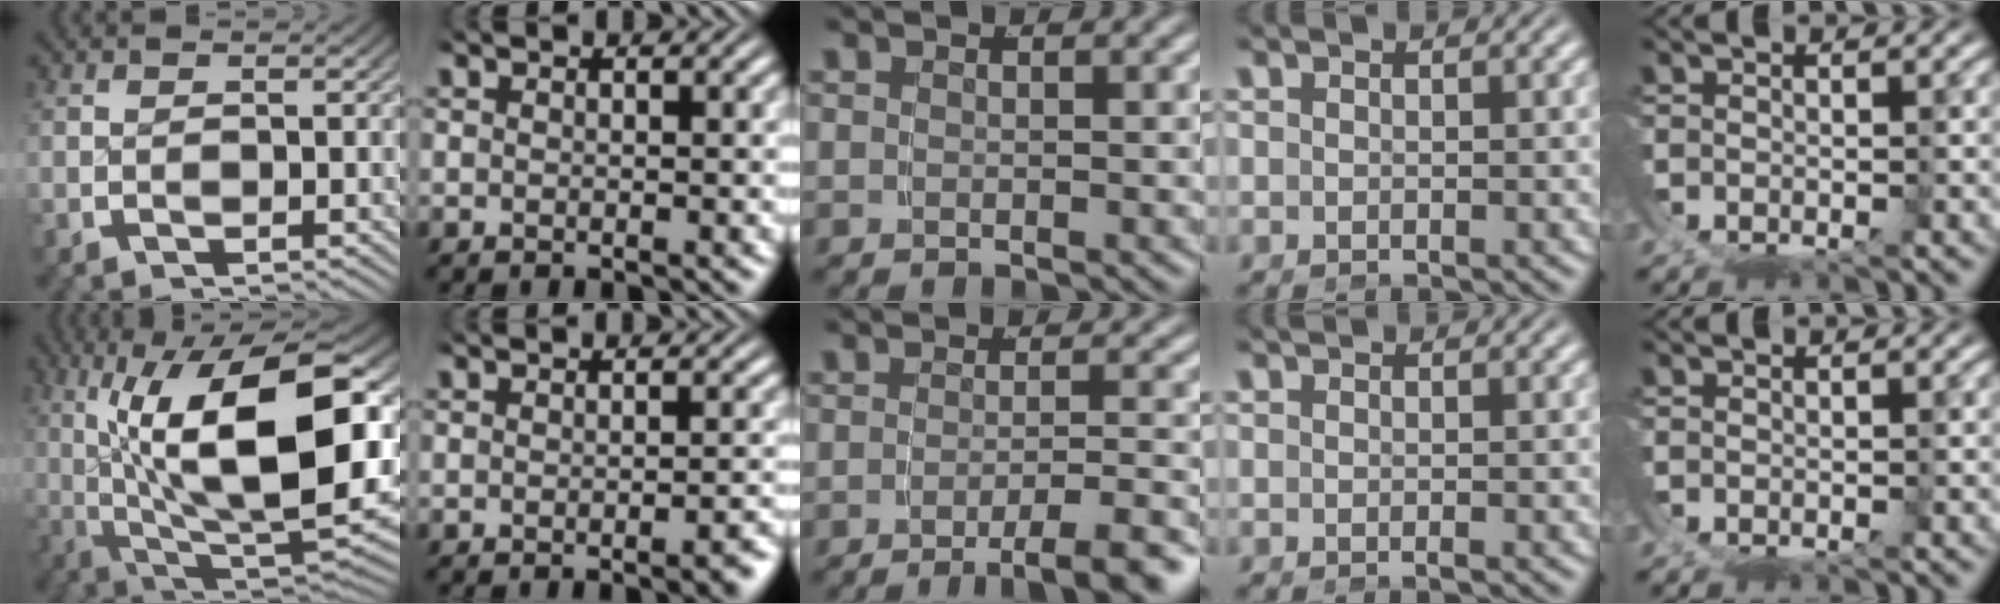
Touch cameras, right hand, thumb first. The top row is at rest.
{"thumb": {"total": 18.9, "force": [0.6, 9.2, 16.5], "torque": [-0.291, -0.052, 0.042]}, "index": {"total": 1.9, "force": [-1.4, 0.4, 1.2], "torque": [-0.011, 0.007, -0.025]}, "middle": {"total": 5.8, "force": [-4.1, 0.9, 3.9], "torque": [-0.045, -0.009, -0.060]}, "ring": {"total": 0.6, "force": [0.1, -0.6, 0.2], "torque": [0.007, 0.005, 0.001]}}